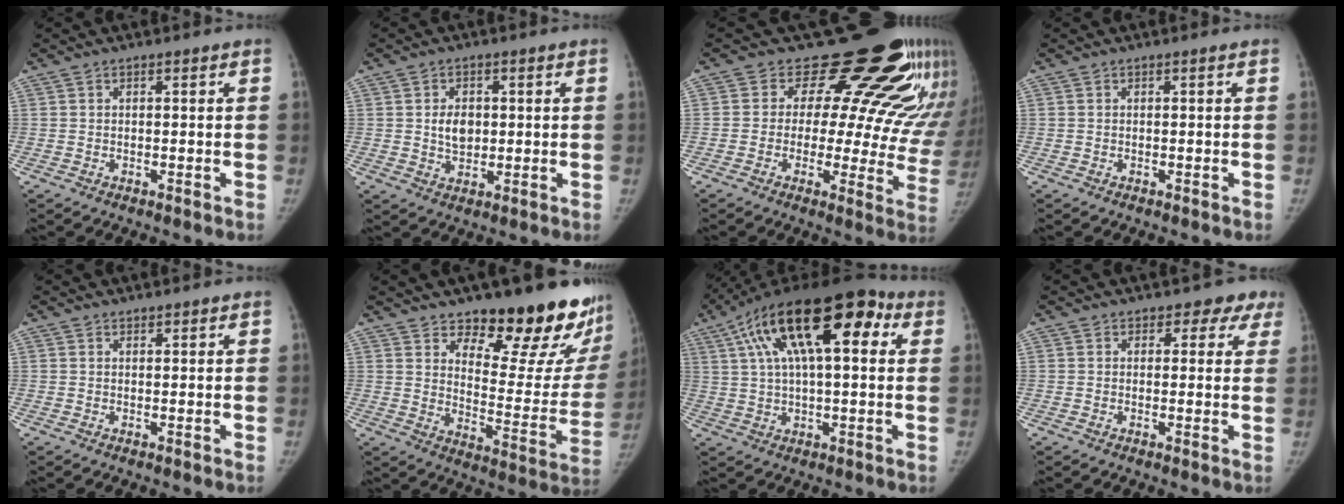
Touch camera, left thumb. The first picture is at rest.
{"total": 4.5, "force": [0.6, 3.3, 3.0], "torque": [-0.032, -0.004, 0.012]}
{"total": 22.6, "force": [15.2, 9.1, 14.0], "torque": [-0.145, -0.079, 0.176]}
{"total": 0.0}
{"total": 0.9, "force": [0.8, 0.4, 0.2], "torque": [0.001, -0.005, 0.010]}
{"total": 22.2, "force": [16.9, 7.5, 12.4], "torque": [-0.121, -0.132, 0.226]}
{"total": 23.5, "force": [8.6, 9.7, 19.6], "torque": [-0.320, 0.031, 0.136]}
{"total": 4.4, "force": [3.2, 2.9, 0.9], "torque": [0.029, -0.014, 0.021]}